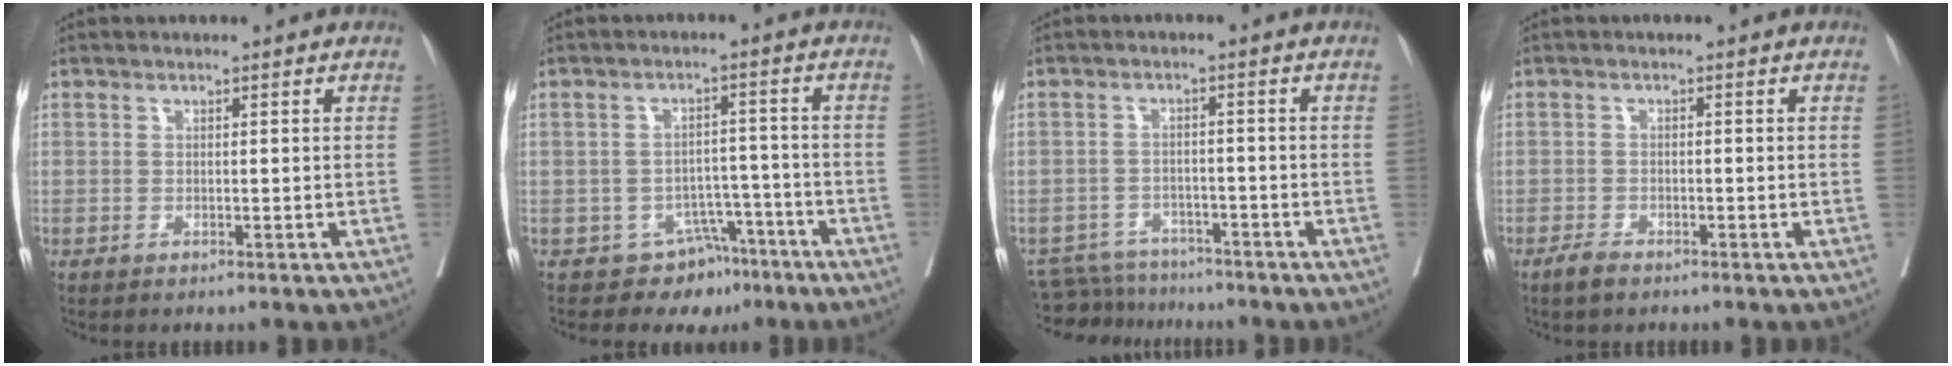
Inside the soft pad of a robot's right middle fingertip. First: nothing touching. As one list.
[{"total": 6.2, "force": [-4.4, 4.3, 0.7], "torque": [0.009, 0.026, -0.059]}, {"total": 7.4, "force": [-7.1, 2.0, 0.1], "torque": [-0.001, 0.003, -0.111]}, {"total": 2.2, "force": [-1.7, 0.7, 1.1], "torque": [-0.026, -0.002, -0.030]}]